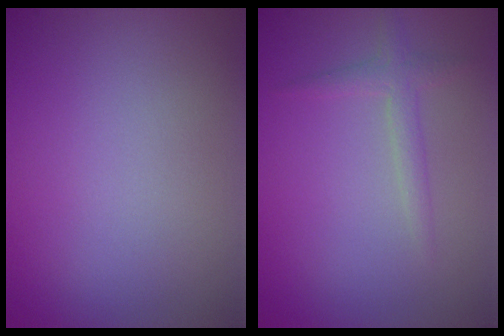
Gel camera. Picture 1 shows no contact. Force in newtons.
{"total": 1.6, "press": 1.6, "slide": 0.1}